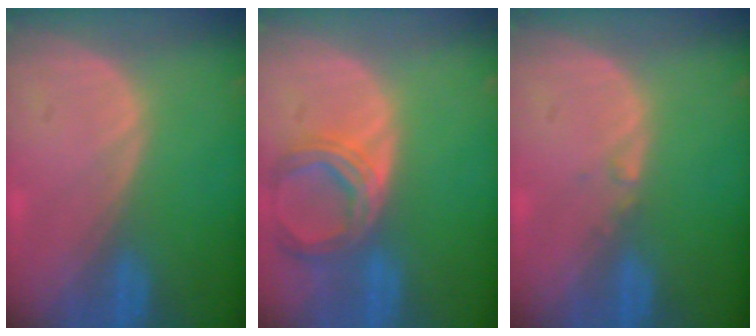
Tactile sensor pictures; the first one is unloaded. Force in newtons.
{"total": 6.9, "press": 6.3, "slide": 2.8}
{"total": 0.6, "press": 0.6, "slide": 0.2}